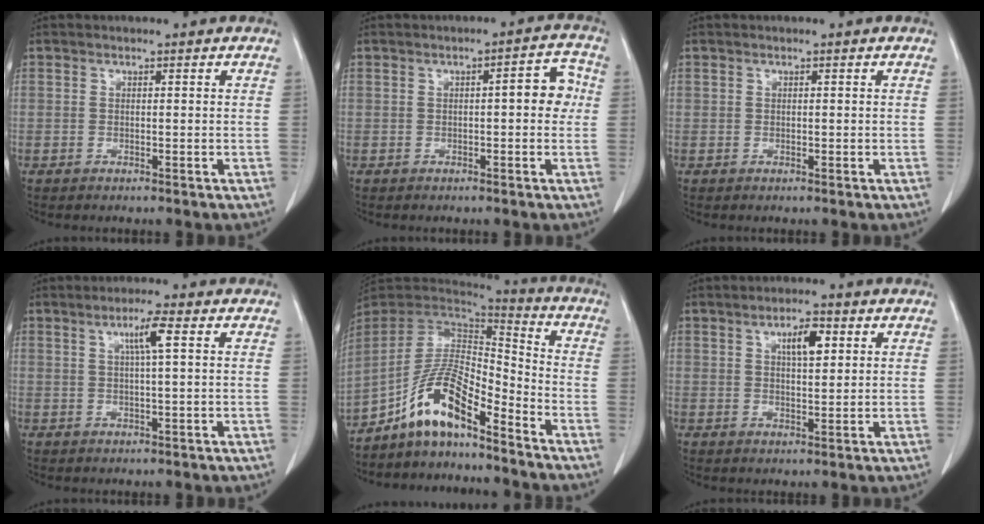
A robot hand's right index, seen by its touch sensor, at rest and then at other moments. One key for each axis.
{"total": 4.9, "fx": 0.2, "fy": 1.4, "fz": 4.6, "tx": -0.053, "ty": 0.019, "tz": -0.002}
{"total": 0.0}
{"total": 3.9, "fx": 1.3, "fy": -0.3, "fz": 3.7, "tx": -0.067, "ty": 0.003, "tz": 0.022}
{"total": 11.3, "fx": -7.9, "fy": 2.7, "fz": 7.7, "tx": -0.153, "ty": 0.021, "tz": -0.146}
{"total": 4.7, "fx": 1.9, "fy": 1.5, "fz": 4.1, "tx": -0.069, "ty": 0.003, "tz": 0.031}